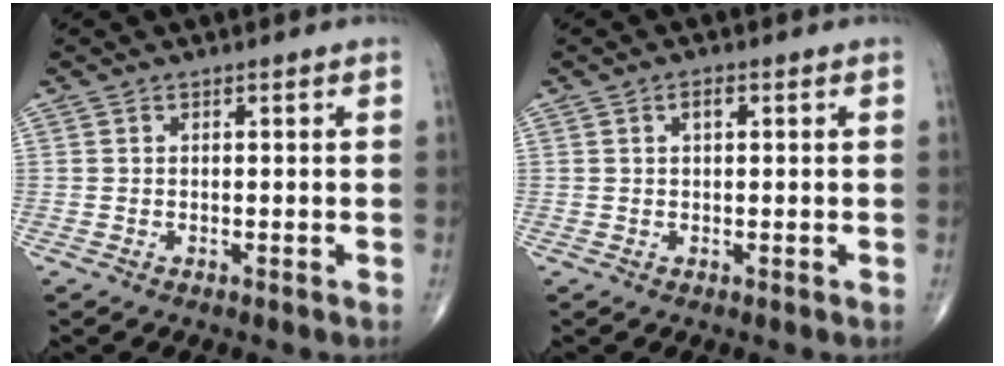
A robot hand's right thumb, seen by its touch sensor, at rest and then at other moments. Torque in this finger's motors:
{"motor_torque": [0.27, 0.53, 0.31, 0.09, 0.01]}